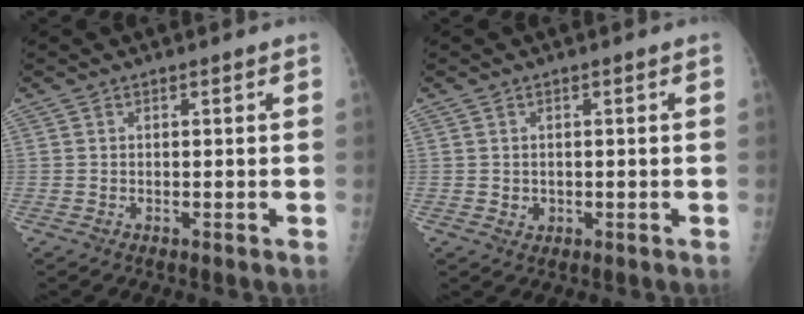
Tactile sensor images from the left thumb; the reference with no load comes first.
{"total": 1.4, "force": [0.0, 1.3, 0.5], "torque": [-0.005, 0.000, 0.007]}